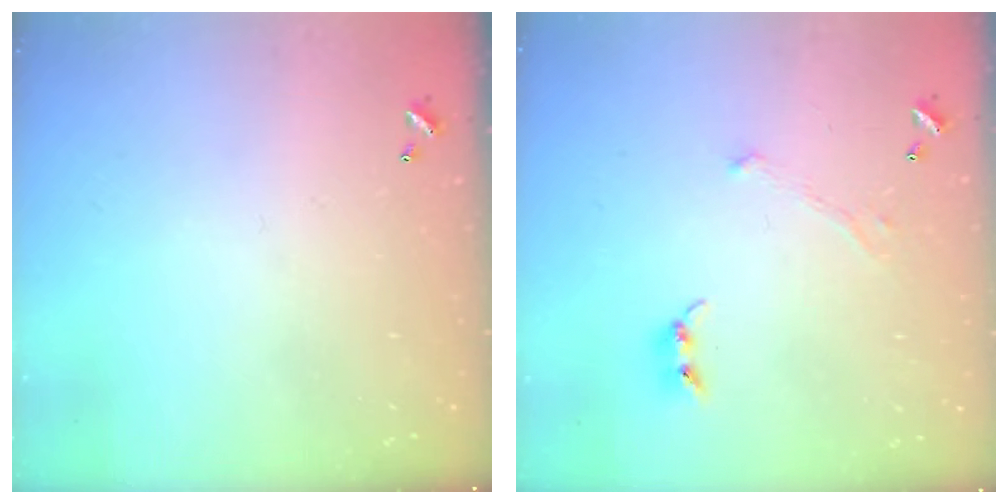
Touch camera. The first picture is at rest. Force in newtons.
{"total": 0.9, "press": 0.4, "slide": 0.8}